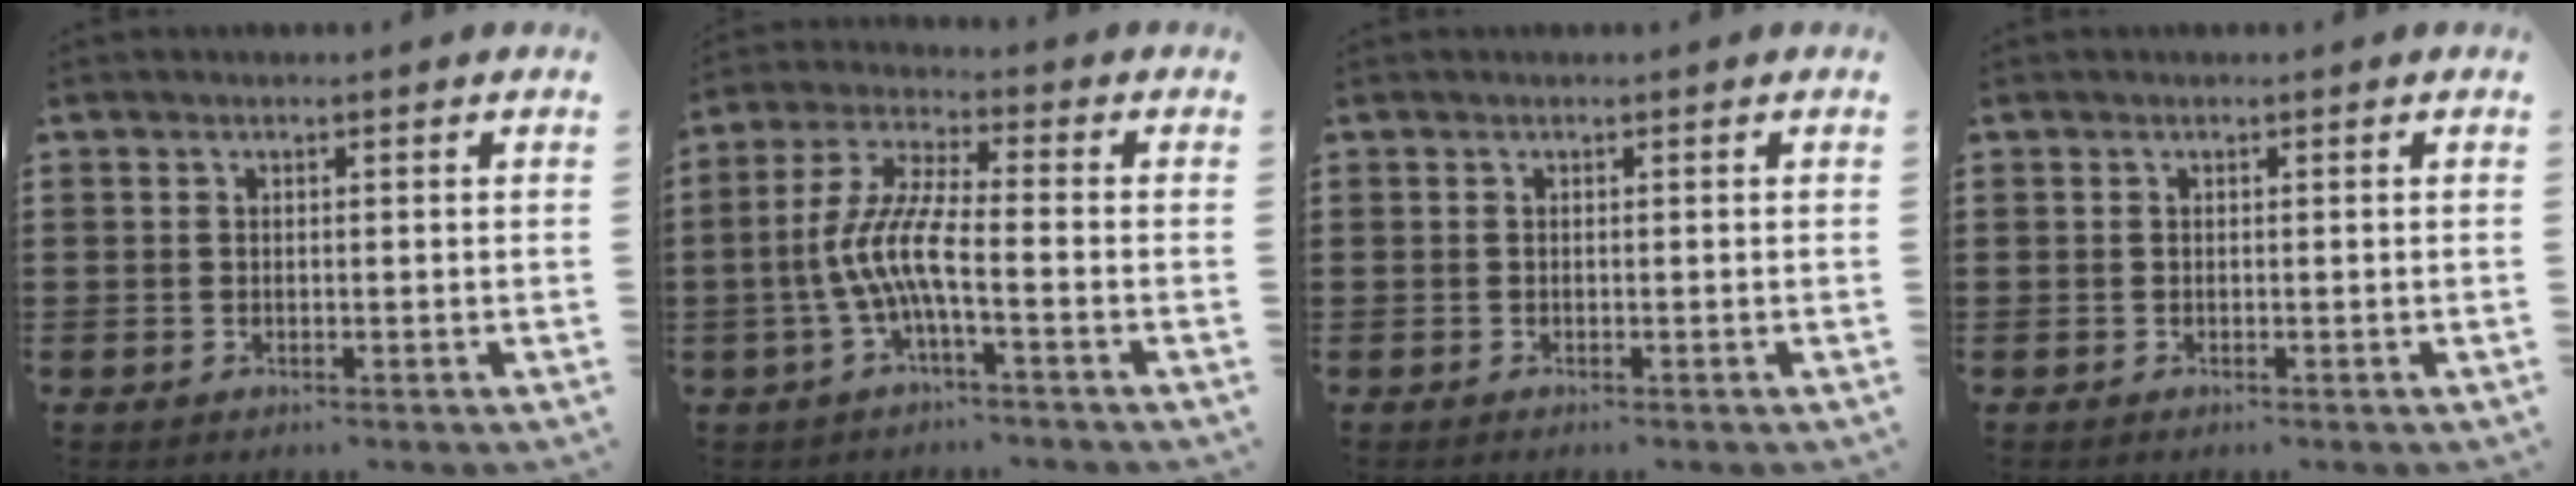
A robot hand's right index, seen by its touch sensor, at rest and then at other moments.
{"total": 8.1, "force": [-2.8, 1.3, 7.5], "torque": [-0.177, -0.015, -0.061]}
{"total": 0.0}
{"total": 0.0}